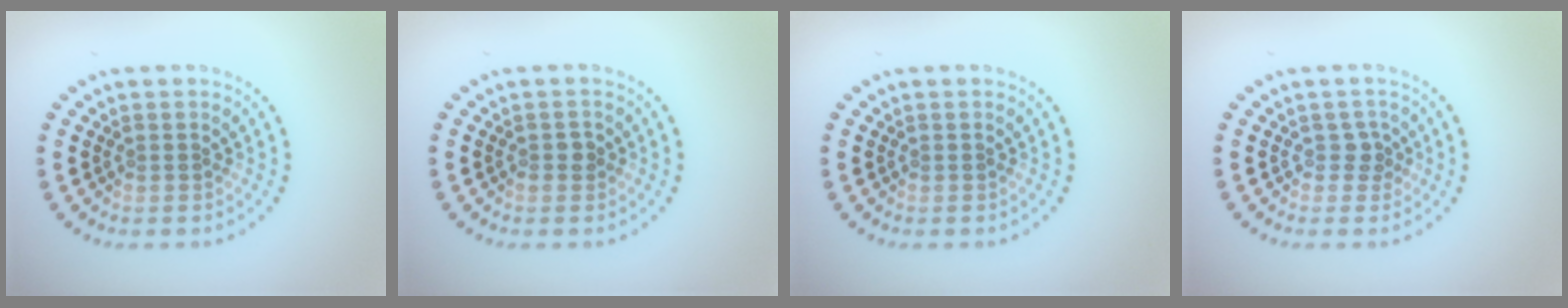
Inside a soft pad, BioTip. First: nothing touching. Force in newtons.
{"total": 0.9, "press": 0.9, "slide": 0.1}
{"total": 0.0}
{"total": 1.3, "press": 1.0, "slide": 0.7}